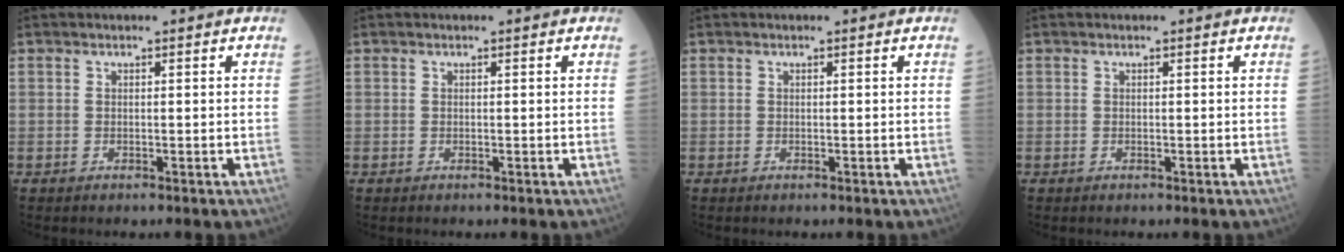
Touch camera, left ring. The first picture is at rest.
{"total": 0.0}
{"total": 0.0}
{"total": 0.0}